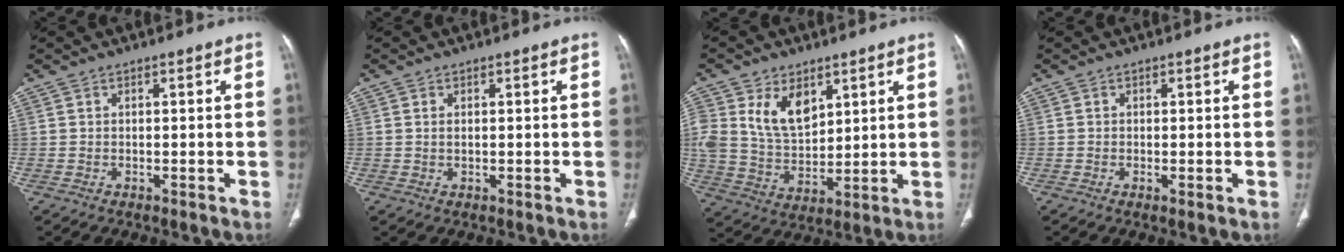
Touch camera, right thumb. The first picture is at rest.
{"total": 0.8, "force": [0.2, 0.4, 0.7], "torque": [-0.018, 0.000, 0.005]}
{"total": 11.9, "force": [5.2, 7.7, 7.4], "torque": [-0.114, -0.025, 0.114]}
{"total": 1.0, "force": [-0.3, 0.3, 0.9], "torque": [-0.018, -0.003, -0.004]}